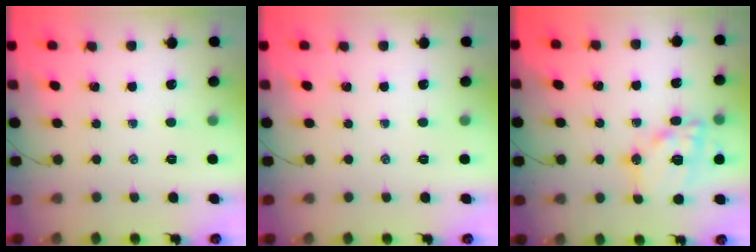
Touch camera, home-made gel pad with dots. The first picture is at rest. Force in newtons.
{"total": 0.0}
{"total": 15.0, "press": 14.8, "slide": 2.6}